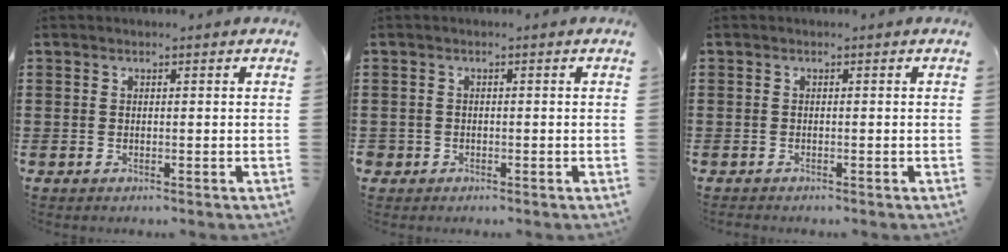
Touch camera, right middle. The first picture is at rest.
{"total": 1.2, "force": [-0.6, 1.0, 0.0], "torque": [-0.003, 0.002, -0.015]}
{"total": 0.7, "force": [-0.6, 0.3, -0.3], "torque": [0.004, 0.002, -0.014]}